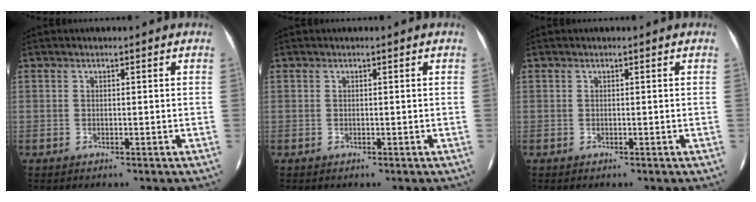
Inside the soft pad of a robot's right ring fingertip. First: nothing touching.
{"total": 0.0}
{"total": 0.0}